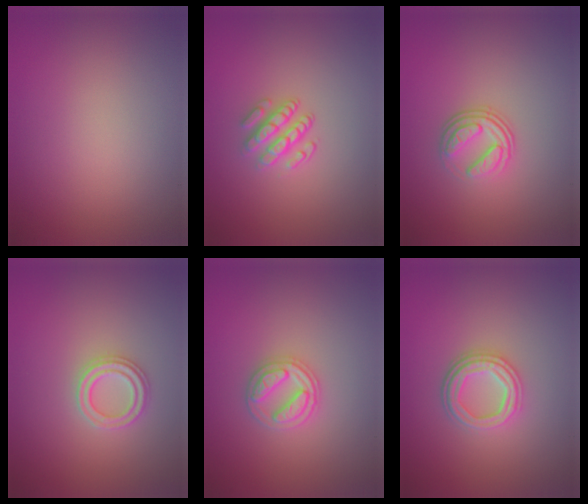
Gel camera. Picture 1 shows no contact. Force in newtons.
{"total": 2.8, "press": 2.4, "slide": 1.5}
{"total": 3.5, "press": 2.4, "slide": 2.5}
{"total": 2.3, "press": 2.2, "slide": 0.5}
{"total": 3.3, "press": 3.2, "slide": 0.5}
{"total": 3.6, "press": 3.0, "slide": 2.0}